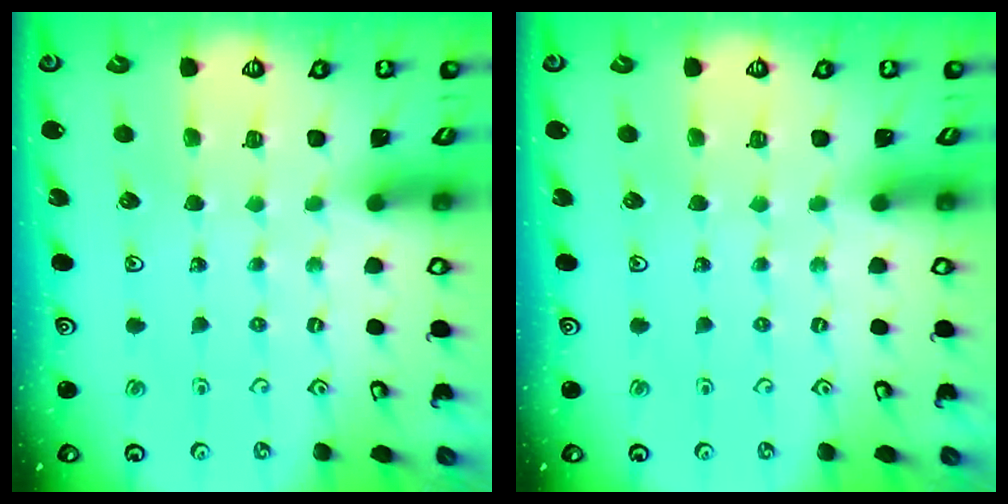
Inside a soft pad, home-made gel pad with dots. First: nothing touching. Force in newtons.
{"total": 0.0}